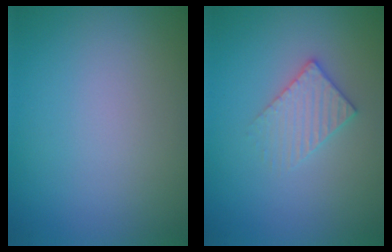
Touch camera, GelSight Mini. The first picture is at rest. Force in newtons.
{"total": 2.3, "press": 2.2, "slide": 0.3}